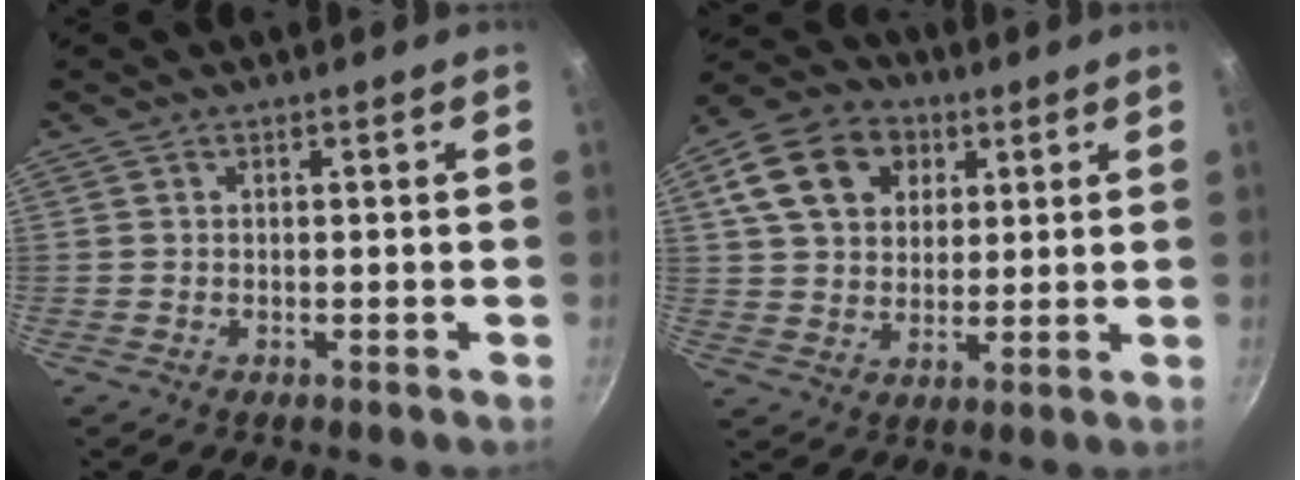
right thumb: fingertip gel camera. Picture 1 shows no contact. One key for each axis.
{"total": 14.2, "fx": 5.4, "fy": 10.7, "fz": 7.7, "tx": -0.117, "ty": 0.001, "tz": 0.083}